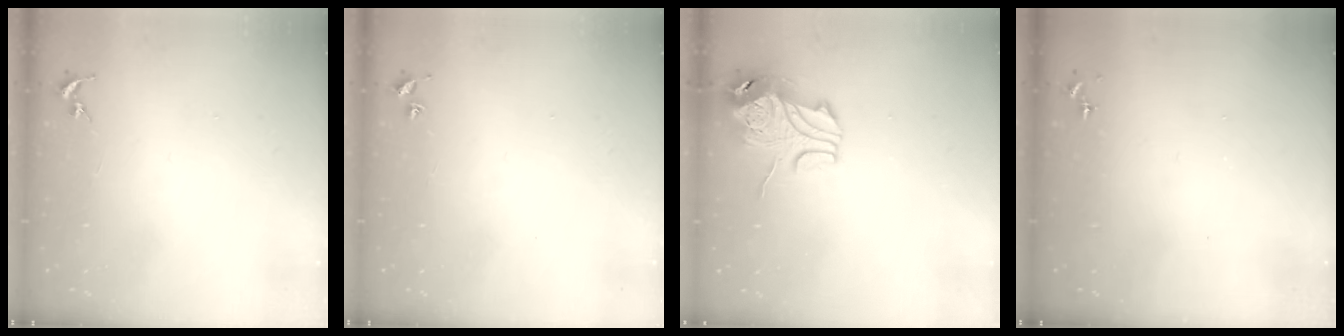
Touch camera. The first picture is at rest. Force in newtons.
{"total": 1.9, "press": 1.9, "slide": 0.2}
{"total": 10.3, "press": 10.2, "slide": 1.5}
{"total": 0.0}